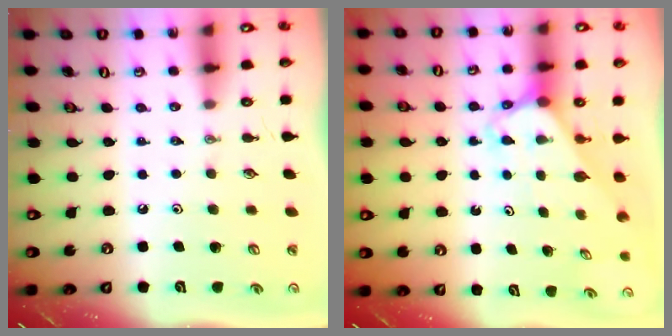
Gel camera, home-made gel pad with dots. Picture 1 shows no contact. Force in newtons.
{"total": 2.7, "press": 2.7, "slide": 0.2}